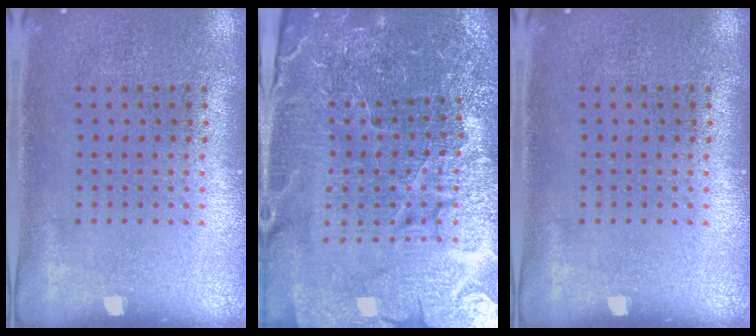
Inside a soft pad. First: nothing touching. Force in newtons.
{"total": 5.3, "press": 5.0, "slide": 1.8}
{"total": 0.0}